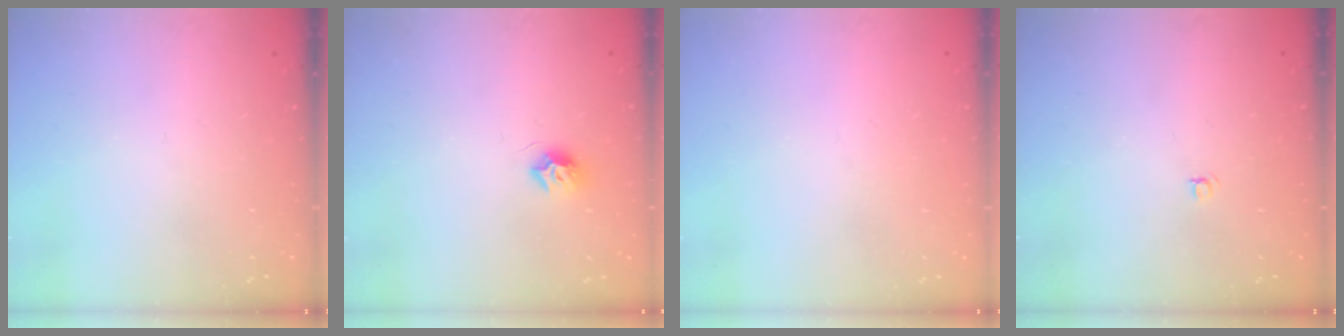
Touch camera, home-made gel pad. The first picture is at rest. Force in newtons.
{"total": 7.4, "press": 7.4, "slide": 0.1}
{"total": 0.8, "press": 0.8, "slide": 0.0}
{"total": 3.4, "press": 3.4, "slide": 0.3}